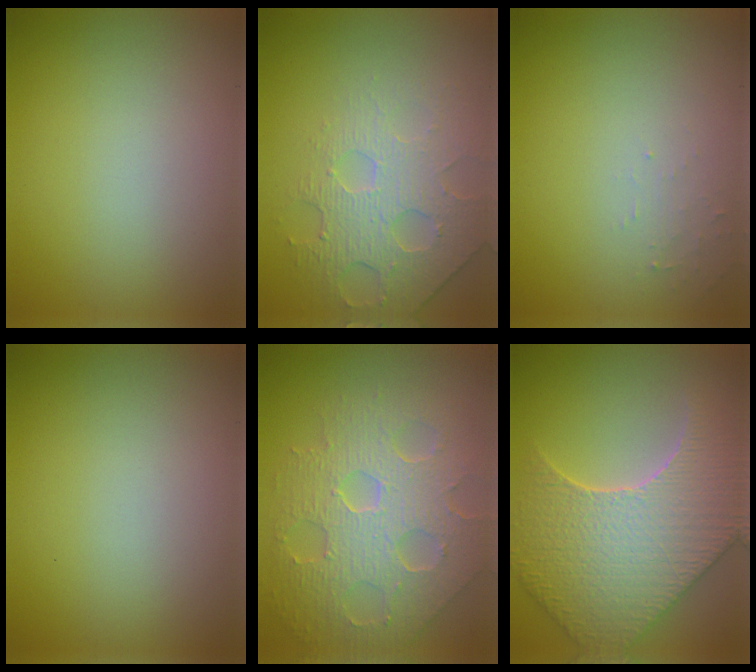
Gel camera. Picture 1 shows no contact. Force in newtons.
{"total": 4.0, "press": 3.8, "slide": 1.2}
{"total": 1.1, "press": 1.1, "slide": 0.2}
{"total": 0.0}
{"total": 8.3, "press": 5.8, "slide": 5.9}
{"total": 7.9, "press": 6.8, "slide": 4.1}